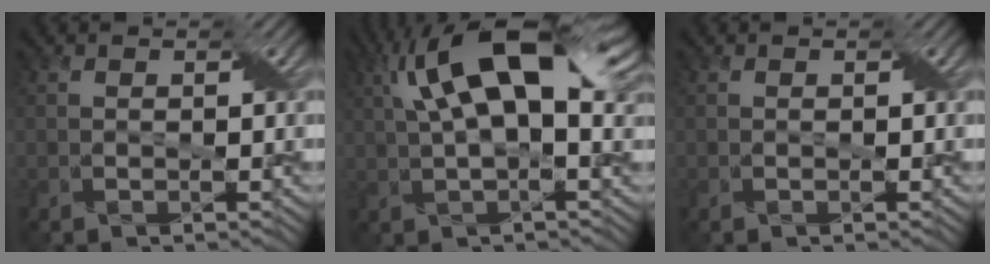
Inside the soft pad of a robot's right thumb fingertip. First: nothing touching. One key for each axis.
{"total": 13.7, "fx": 5.0, "fy": 5.0, "fz": 11.8, "tx": -0.204, "ty": 0.026, "tz": 0.073}
{"total": 0.0}